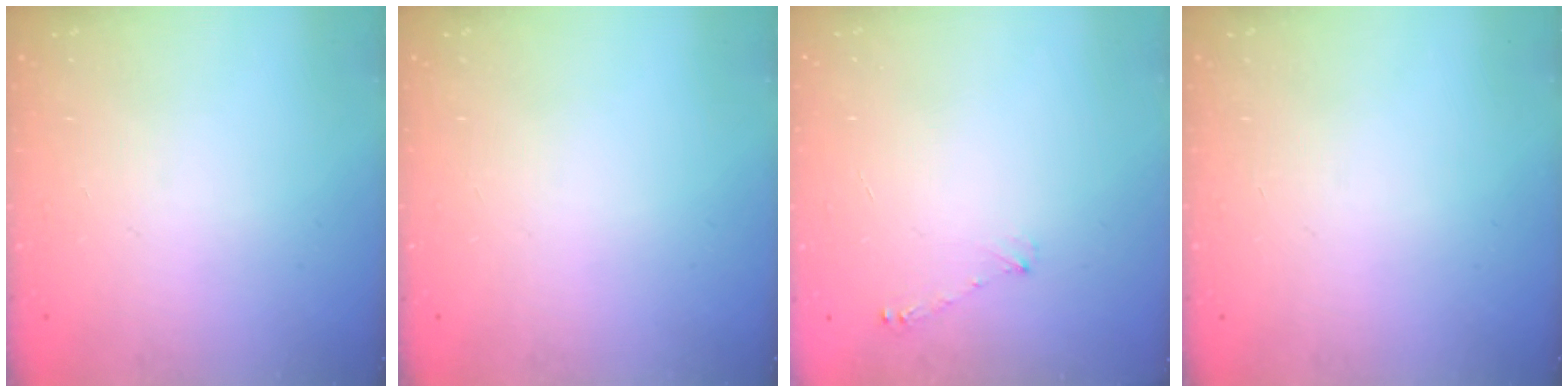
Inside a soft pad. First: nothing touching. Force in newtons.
{"total": 0.0}
{"total": 4.3, "press": 4.3, "slide": 0.5}
{"total": 0.0}